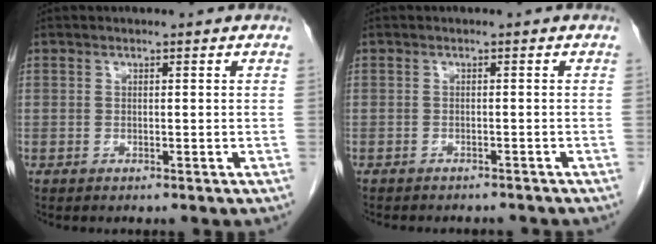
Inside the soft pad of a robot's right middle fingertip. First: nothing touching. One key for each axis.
{"total": 6.2, "fx": -5.6, "fy": 1.9, "fz": 1.9, "tx": -0.022, "ty": 0.001, "tz": -0.066}